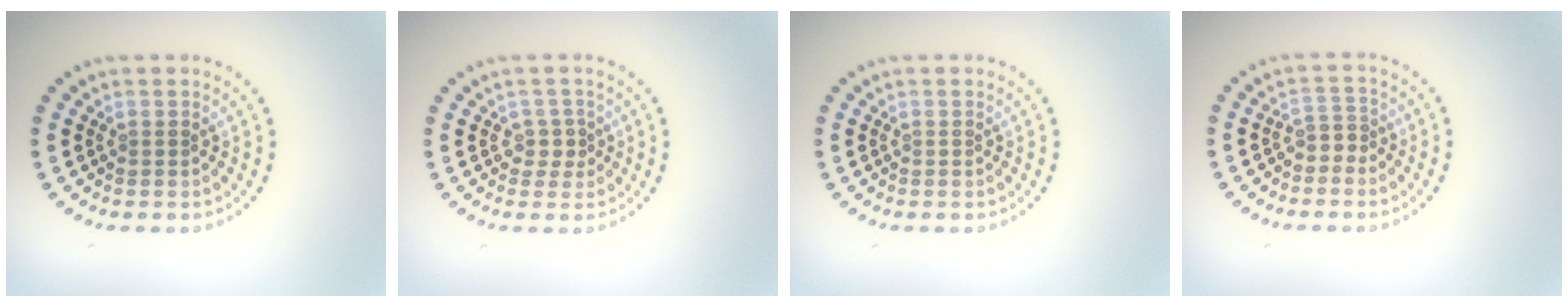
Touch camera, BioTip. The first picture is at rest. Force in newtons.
{"total": 1.6, "press": 1.3, "slide": 0.9}
{"total": 0.0}
{"total": 1.5, "press": 1.2, "slide": 0.9}